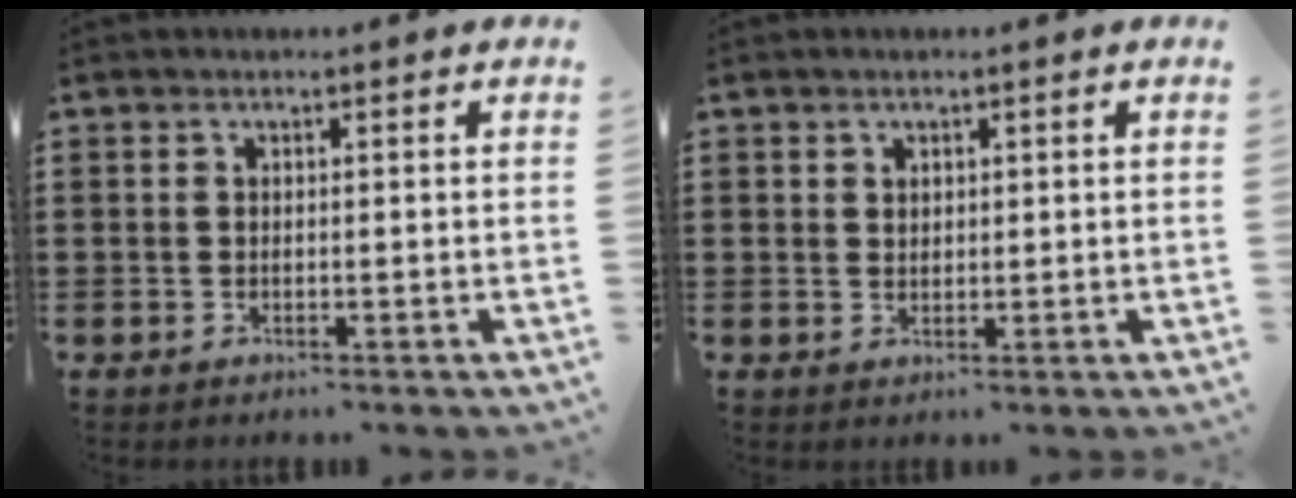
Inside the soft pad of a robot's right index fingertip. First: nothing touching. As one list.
[{"total": 1.3, "force": [1.0, 0.9, 0.3], "torque": [-0.006, 0.004, 0.018]}]